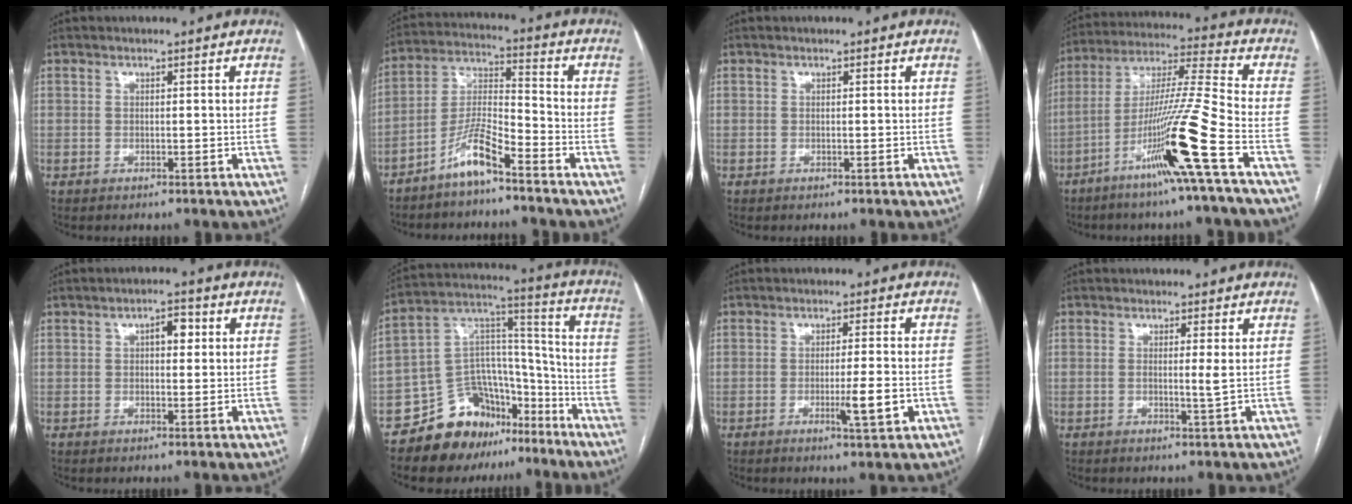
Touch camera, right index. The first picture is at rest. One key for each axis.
{"total": 7.7, "fx": -5.6, "fy": 0.9, "fz": 5.2, "tx": -0.114, "ty": -0.001, "tz": -0.113}
{"total": 0.0}
{"total": 16.4, "fx": -7.8, "fy": -2.5, "fz": 14.2, "tx": -0.276, "ty": -0.019, "tz": -0.146}
{"total": 3.3, "fx": 0.9, "fy": 1.5, "fz": 2.8, "tx": -0.044, "ty": 0.014, "tz": 0.012}
{"total": 15.9, "fx": -11.6, "fy": 9.4, "fz": 5.4, "tx": -0.074, "ty": 0.085, "tz": -0.190}
{"total": 5.2, "fx": -1.7, "fy": -0.1, "fz": 4.9, "tx": -0.081, "ty": -0.008, "tz": -0.023}
{"total": 1.6, "fx": 0.1, "fy": -0.5, "fz": 1.5, "tx": -0.028, "ty": -0.003, "tz": 0.001}